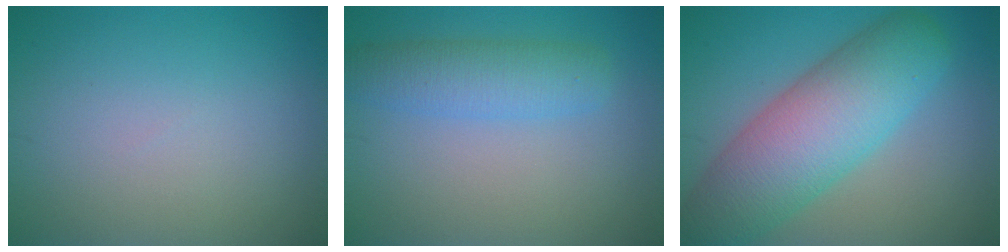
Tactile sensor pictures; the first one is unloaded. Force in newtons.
{"total": 3.9, "press": 3.9, "slide": 0.2}
{"total": 9.5, "press": 9.5, "slide": 0.5}